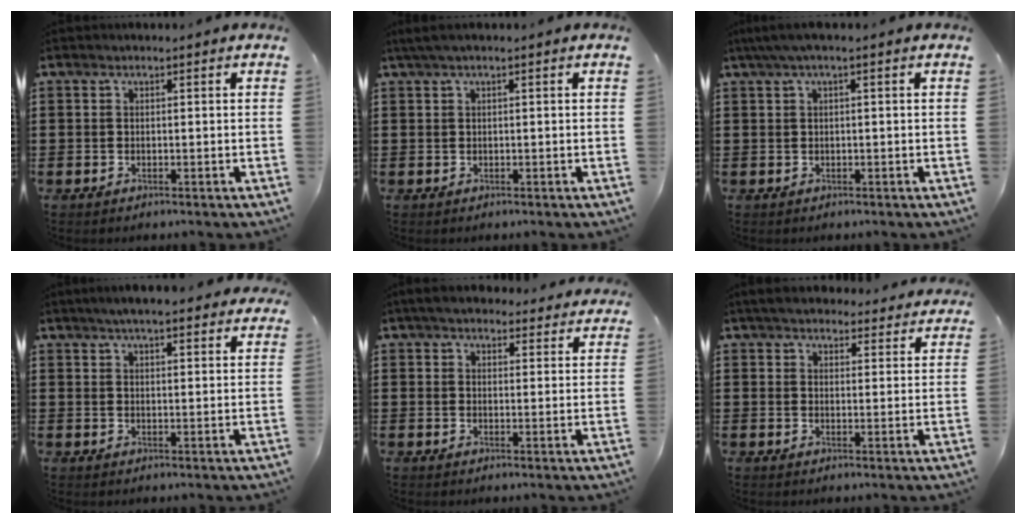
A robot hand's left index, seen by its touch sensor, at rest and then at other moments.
{"total": 1.1, "force": [0.1, 0.1, 1.1], "torque": [-0.019, -0.002, 0.003]}
{"total": 1.9, "force": [-0.2, 0.2, 1.9], "torque": [-0.030, -0.002, -0.004]}
{"total": 4.6, "force": [4.1, 0.7, 2.0], "torque": [-0.049, -0.003, 0.073]}
{"total": 4.6, "force": [4.3, 0.9, 1.2], "torque": [-0.038, -0.011, 0.080]}
{"total": 4.5, "force": [4.3, 0.6, 1.0], "torque": [-0.034, -0.015, 0.078]}